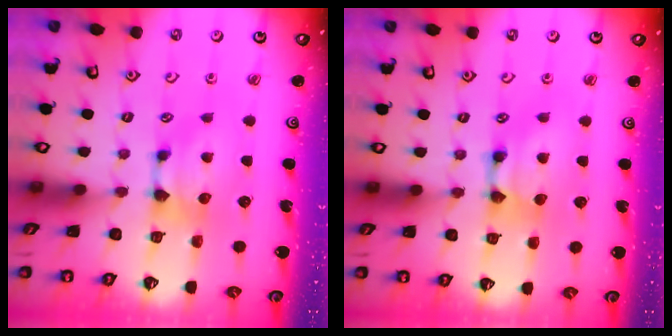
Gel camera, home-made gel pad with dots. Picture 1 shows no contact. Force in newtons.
{"total": 2.2, "press": 2.2, "slide": 0.1}